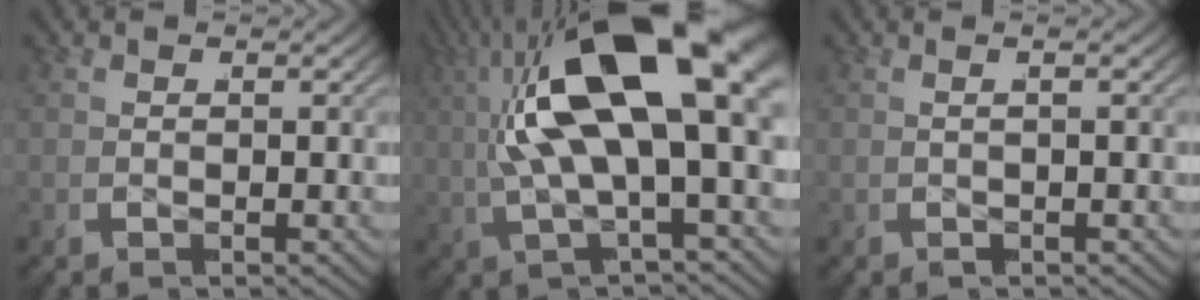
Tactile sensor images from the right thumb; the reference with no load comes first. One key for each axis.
{"total": 16.3, "fx": 1.8, "fy": 7.9, "fz": 14.2, "tx": -0.283, "ty": 0.010, "tz": 0.032}
{"total": 1.2, "fx": -0.3, "fy": -1.1, "fz": -0.1, "tx": 0.002, "ty": 0.017, "tz": -0.010}